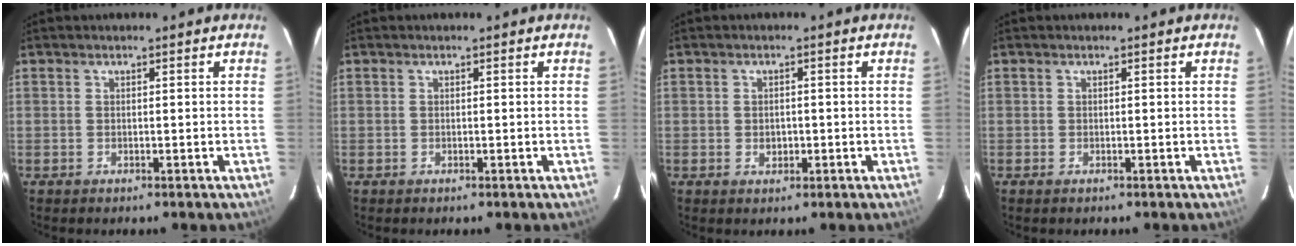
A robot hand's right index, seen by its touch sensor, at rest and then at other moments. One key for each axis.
{"total": 0.0}
{"total": 2.1, "fx": -0.4, "fy": 1.7, "fz": 1.1, "tx": -0.019, "ty": 0.005, "tz": -0.004}
{"total": 0.0}